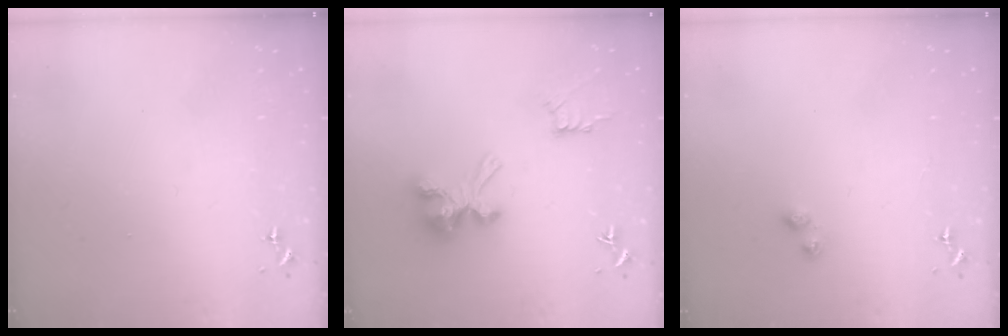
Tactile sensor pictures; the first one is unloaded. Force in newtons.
{"total": 9.4, "press": 9.4, "slide": 0.2}
{"total": 3.0, "press": 3.0, "slide": 0.4}